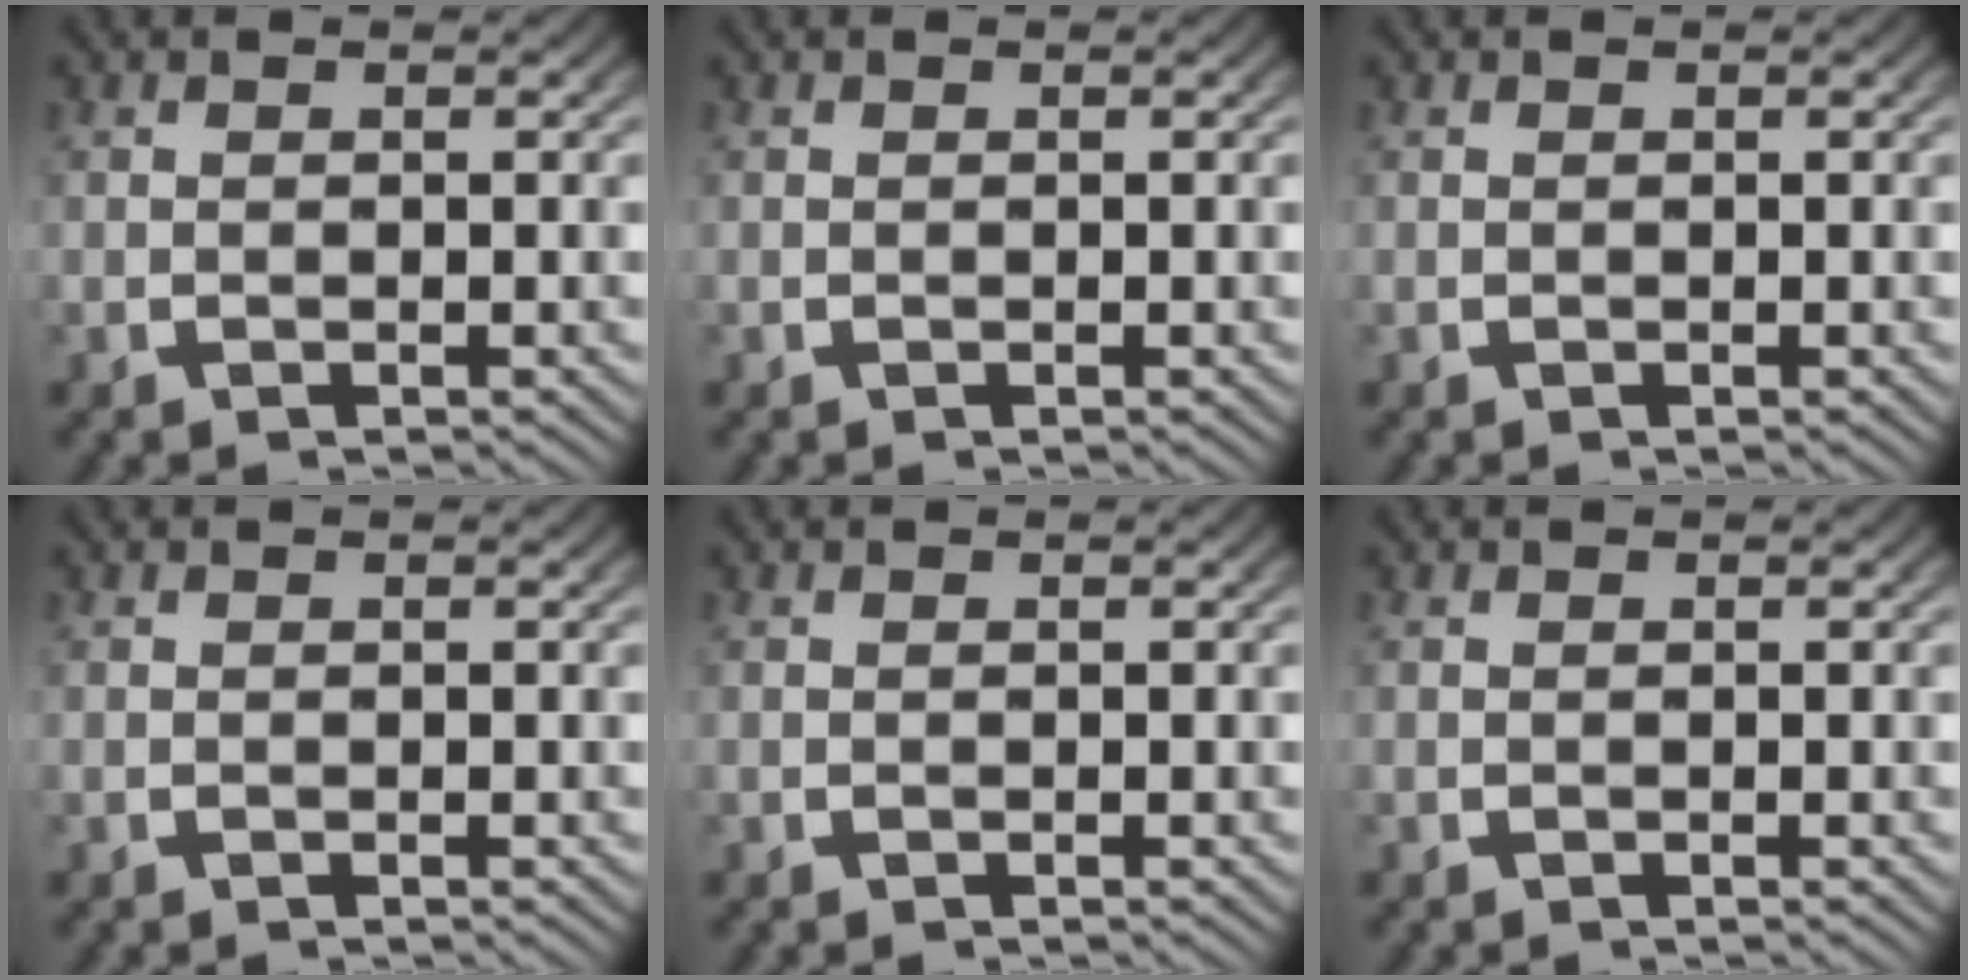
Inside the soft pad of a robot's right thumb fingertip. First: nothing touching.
{"total": 0.0}
{"total": 0.0}
{"total": 0.0}
{"total": 0.0}
{"total": 0.0}